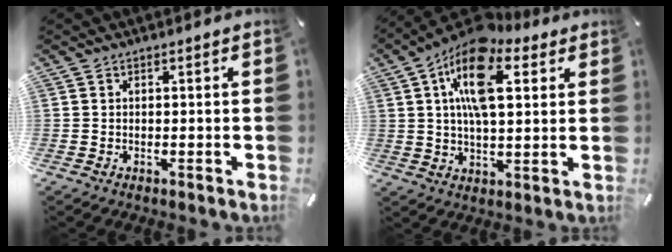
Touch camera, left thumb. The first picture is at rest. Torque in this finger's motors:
{"motor_torque": [2.53, 2.47, 0.75, -0.25, 0.25]}